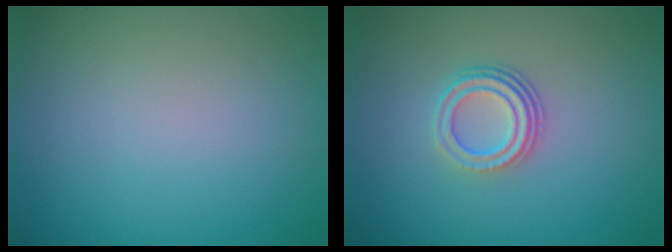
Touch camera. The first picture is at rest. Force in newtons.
{"total": 3.2, "press": 2.3, "slide": 2.3}